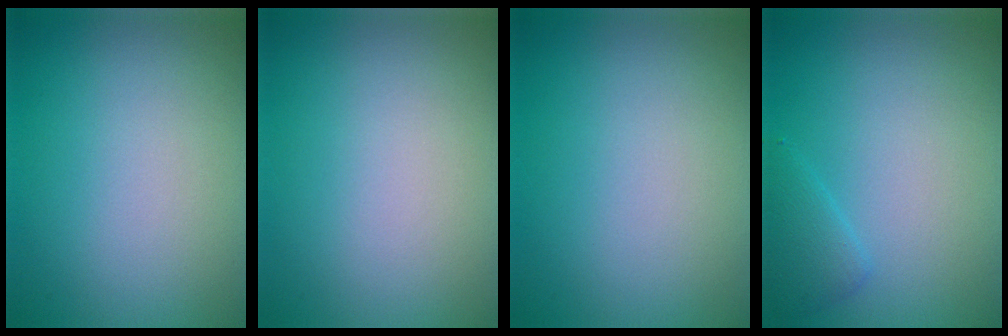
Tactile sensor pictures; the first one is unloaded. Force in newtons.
{"total": 0.0}
{"total": 0.0}
{"total": 1.7, "press": 1.7, "slide": 0.1}